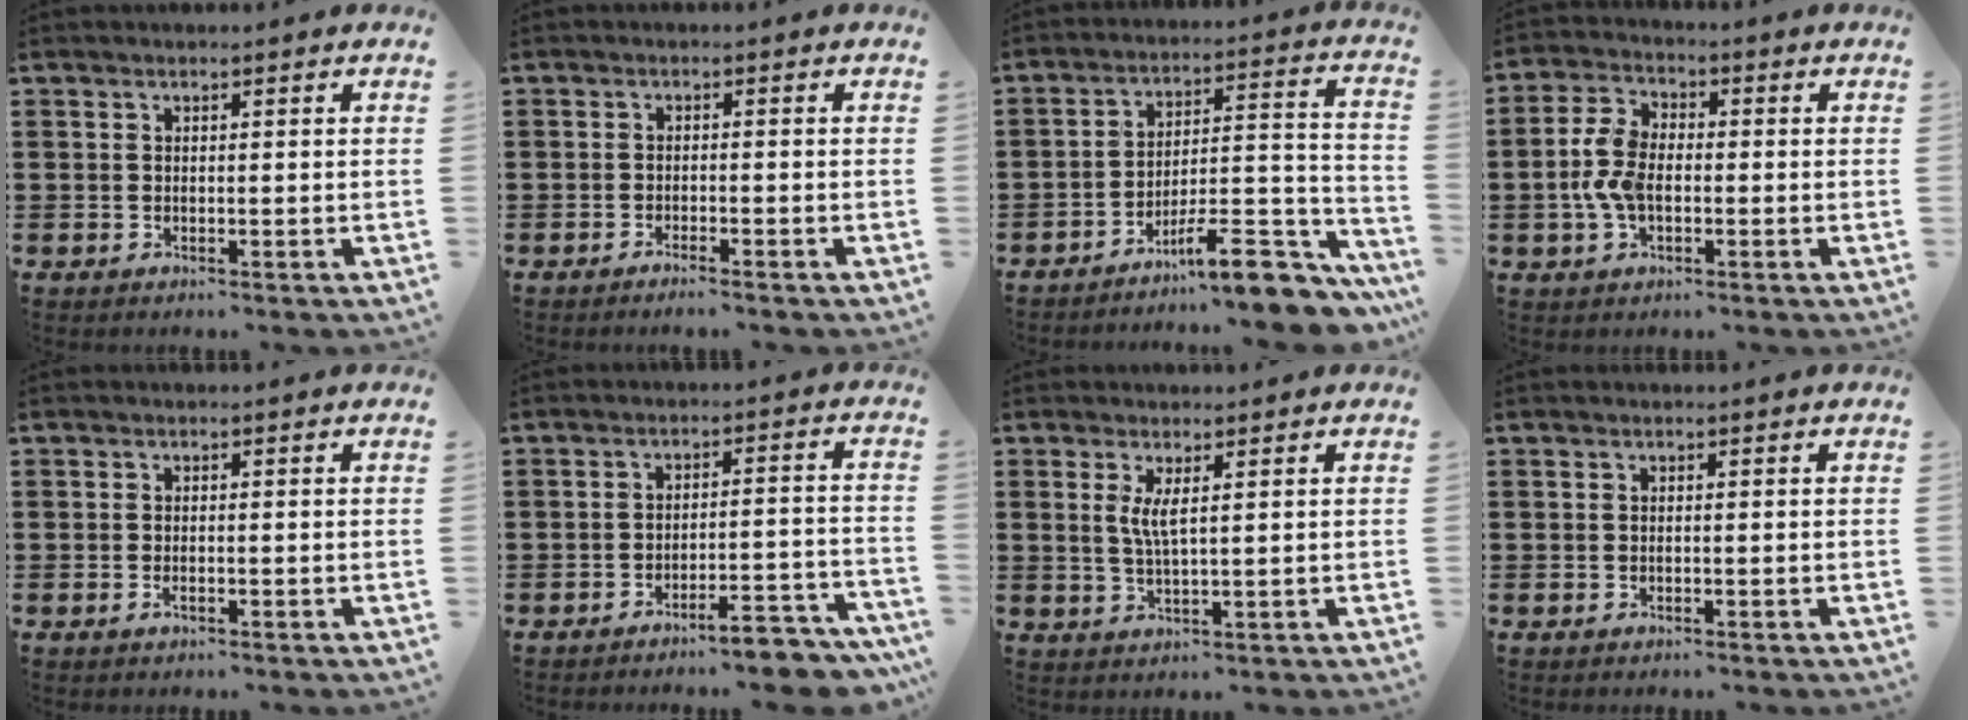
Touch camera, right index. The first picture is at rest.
{"total": 1.2, "force": [-1.2, -0.2, 0.4], "torque": [-0.008, 0.000, -0.023]}
{"total": 11.6, "force": [-9.1, 2.2, 6.8], "torque": [-0.090, 0.029, -0.163]}
{"total": 6.6, "force": [-1.0, 4.1, 5.1], "torque": [-0.128, 0.000, -0.026]}
{"total": 0.8, "force": [-0.4, 0.1, 0.7], "torque": [-0.014, -0.007, -0.005]}
{"total": 6.1, "force": [-5.5, 0.6, 2.6], "torque": [-0.038, 0.001, -0.101]}
{"total": 3.3, "force": [1.0, 0.5, 3.1], "torque": [-0.065, 0.000, 0.016]}
{"total": 0.0}